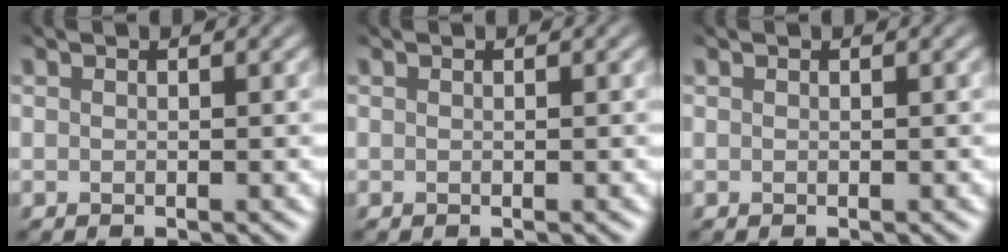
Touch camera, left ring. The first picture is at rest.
{"total": 0.0}
{"total": 0.0}